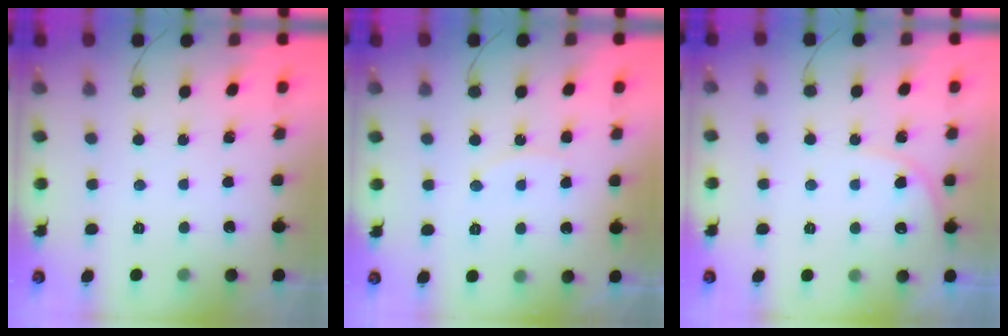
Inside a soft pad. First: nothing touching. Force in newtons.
{"total": 6.5, "press": 6.5, "slide": 0.5}
{"total": 4.4, "press": 4.3, "slide": 0.3}